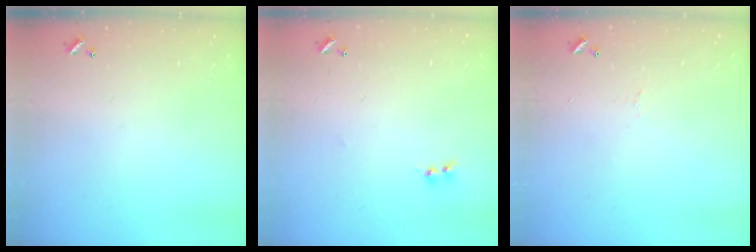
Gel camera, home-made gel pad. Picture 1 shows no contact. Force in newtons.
{"total": 1.8, "press": 1.8, "slide": 0.3}
{"total": 0.0}